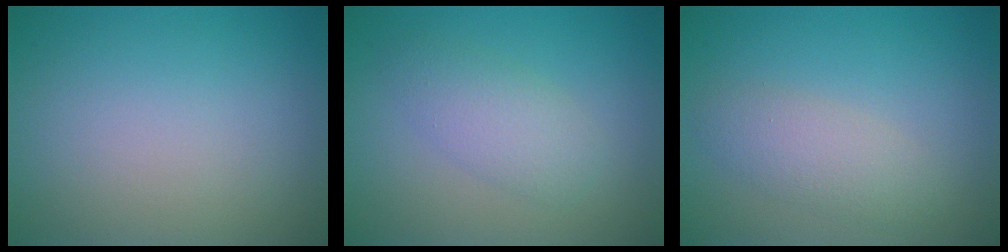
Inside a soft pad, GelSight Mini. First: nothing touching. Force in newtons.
{"total": 3.0, "press": 3.0, "slide": 0.1}
{"total": 2.8, "press": 2.8, "slide": 0.1}